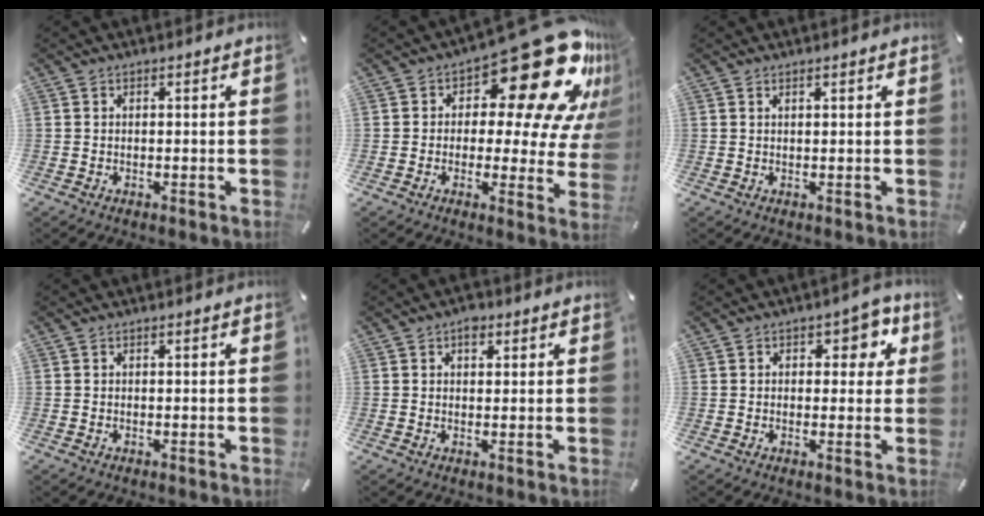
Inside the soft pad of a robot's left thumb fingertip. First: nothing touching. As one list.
[{"total": 25.2, "force": [12.5, 10.9, 19.0], "torque": [-0.250, -0.089, 0.207]}, {"total": 0.8, "force": [0.6, 0.0, 0.5], "torque": [-0.009, -0.002, 0.011]}, {"total": 0.0}, {"total": 2.6, "force": [1.3, 1.8, 1.5], "torque": [-0.008, -0.004, 0.017]}, {"total": 6.1, "force": [2.2, 3.9, 4.1], "torque": [-0.032, -0.005, 0.026]}]